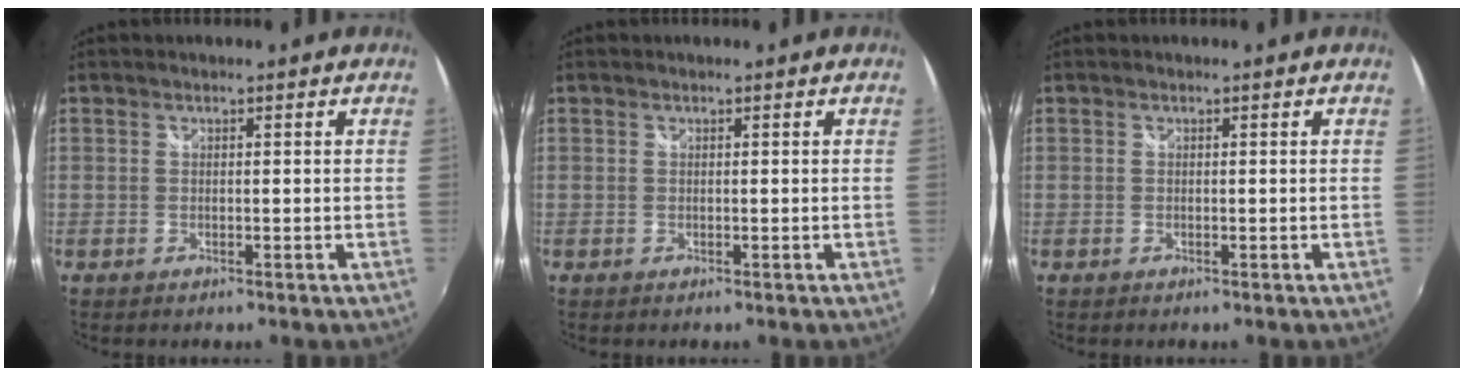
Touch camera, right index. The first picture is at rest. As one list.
[{"total": 0.0}, {"total": 0.0}]